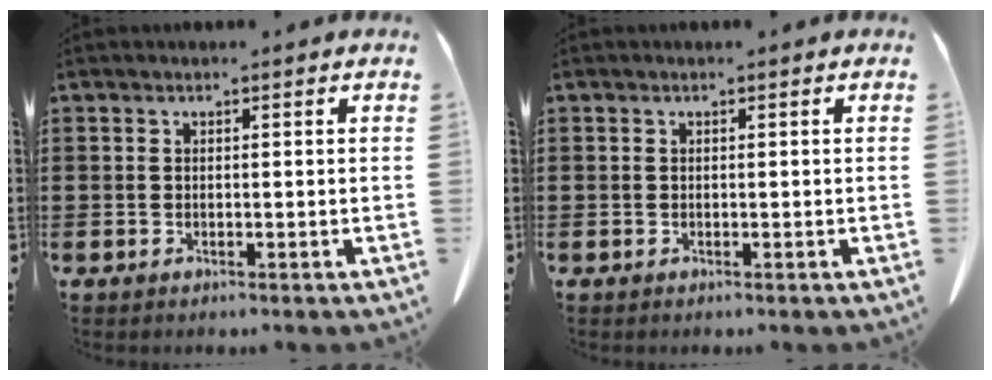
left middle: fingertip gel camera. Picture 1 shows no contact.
{"total": 0.0}